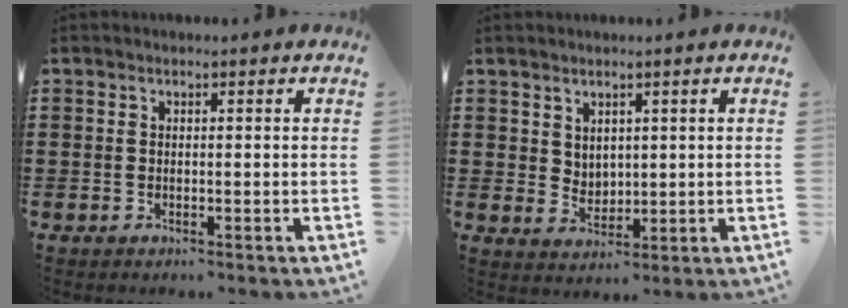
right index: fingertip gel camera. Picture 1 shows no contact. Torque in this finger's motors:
{"motor_torque": [-0.19, 0.26, 0.05, 0.00]}